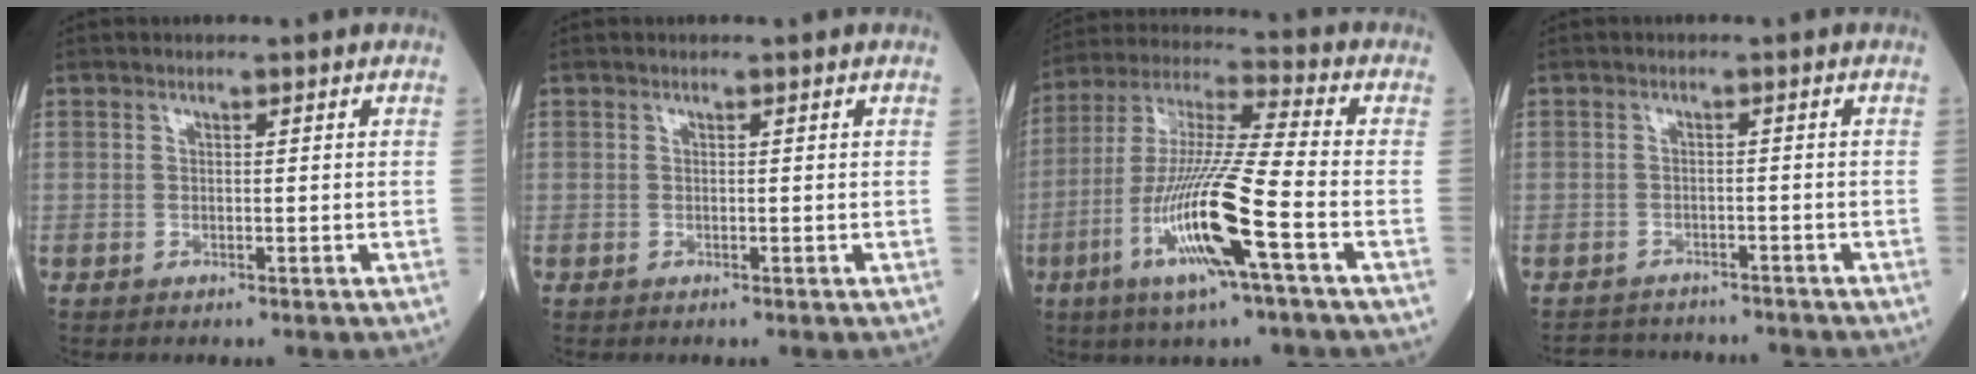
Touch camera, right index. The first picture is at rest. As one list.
[{"total": 0.0}, {"total": 16.4, "force": [-6.2, 0.1, 15.2], "torque": [-0.308, -0.015, -0.120]}, {"total": 6.7, "force": [-6.2, 2.3, 0.6], "torque": [-0.007, 0.008, -0.081]}]